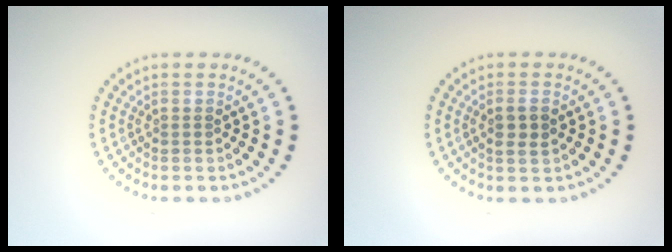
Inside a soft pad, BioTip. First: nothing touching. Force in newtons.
{"total": 1.8, "press": 1.7, "slide": 0.4}